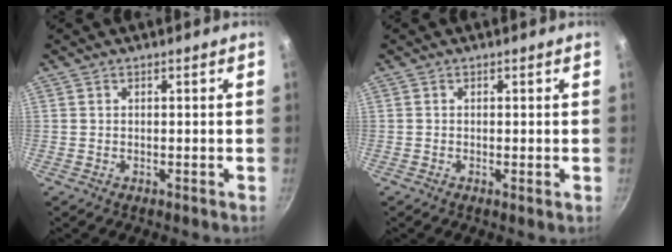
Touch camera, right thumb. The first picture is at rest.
{"total": 0.9, "force": [-0.2, 0.2, 0.9], "torque": [-0.021, -0.005, -0.005]}